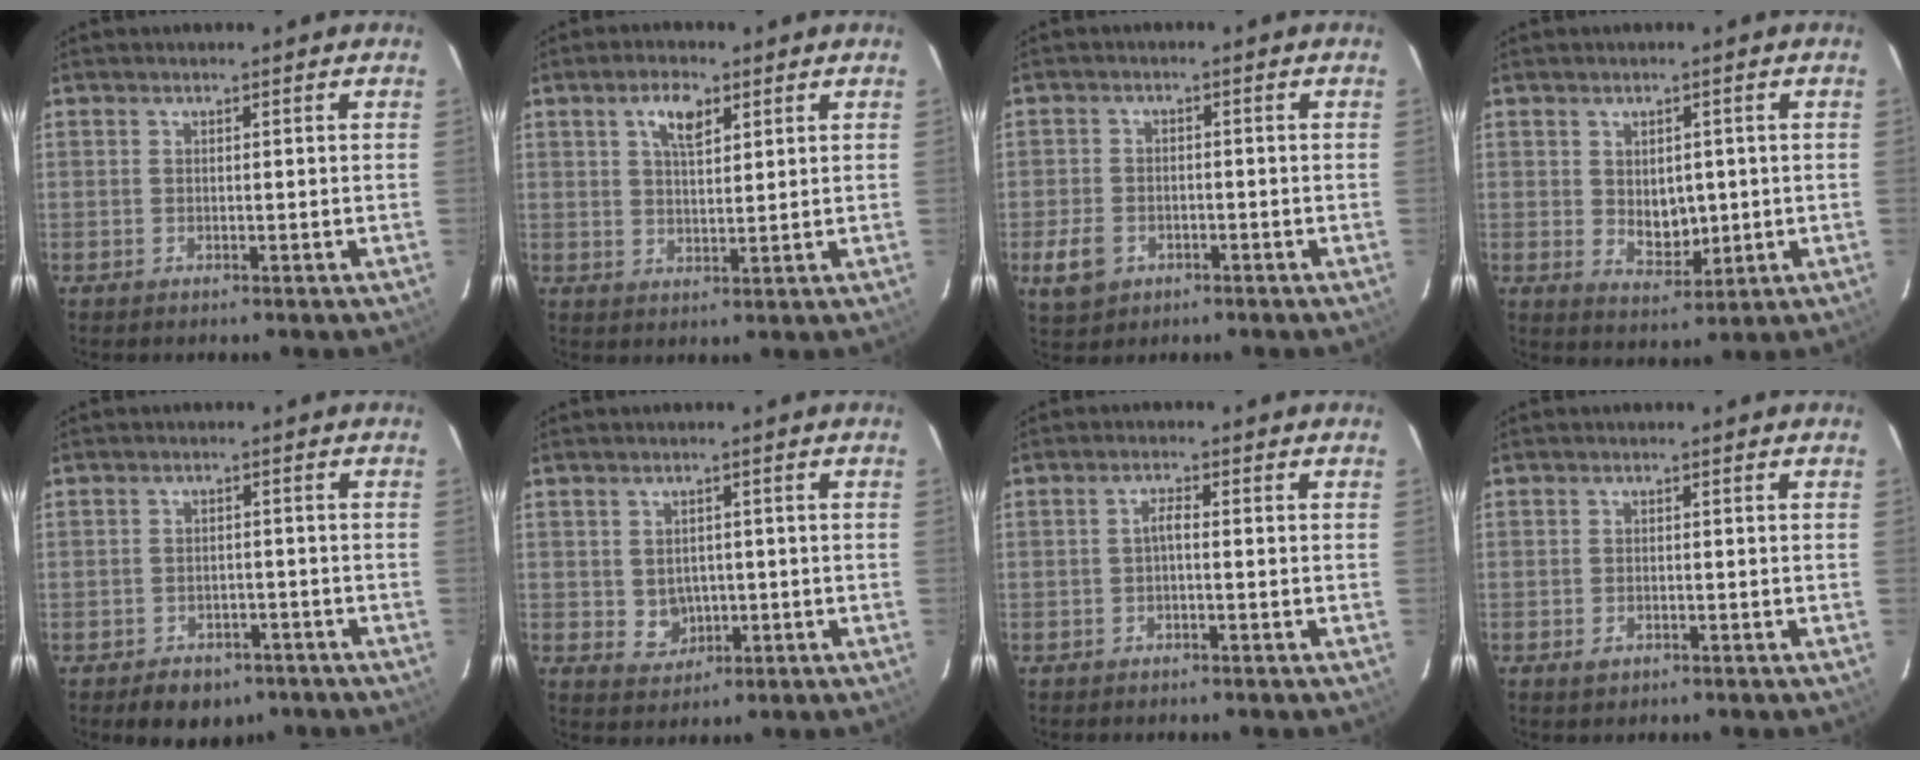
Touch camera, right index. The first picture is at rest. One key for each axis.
{"total": 5.2, "fx": 2.6, "fy": 2.3, "fz": 3.9, "tx": -0.070, "ty": 0.010, "tz": 0.047}
{"total": 6.0, "fx": -2.5, "fy": 4.7, "fz": 2.8, "tx": -0.079, "ty": 0.004, "tz": -0.039}
{"total": 5.4, "fx": 0.4, "fy": 3.9, "fz": 3.6, "tx": -0.057, "ty": -0.004, "tz": 0.018}
{"total": 6.7, "fx": -4.4, "fy": 4.6, "fz": 2.1, "tx": -0.043, "ty": 0.018, "tz": -0.047}
{"total": 4.2, "fx": -0.3, "fy": 3.9, "fz": 1.6, "tx": -0.032, "ty": 0.008, "tz": 0.010}
{"total": 1.6, "fx": -0.5, "fy": 0.4, "fz": 1.5, "tx": -0.030, "ty": 0.008, "tz": -0.011}
{"total": 1.6, "fx": -0.9, "fy": 1.1, "fz": 0.8, "tx": -0.013, "ty": 0.000, "tz": -0.013}